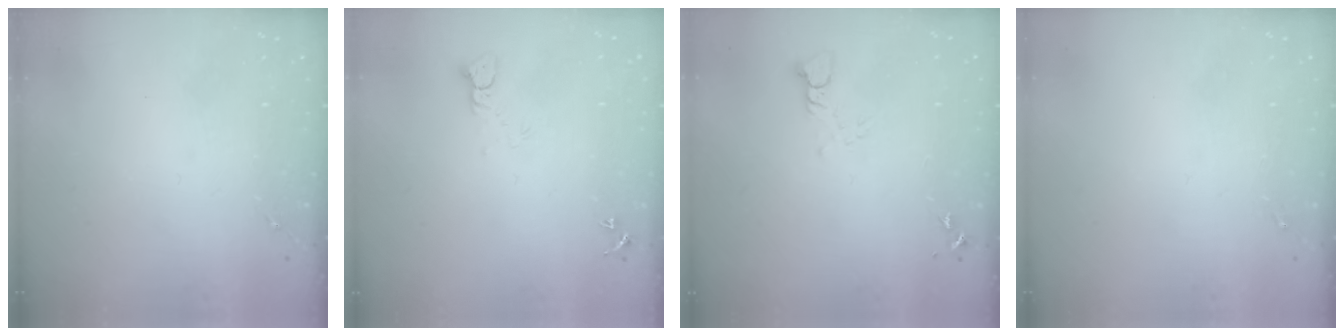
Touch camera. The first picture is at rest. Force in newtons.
{"total": 3.1, "press": 3.1, "slide": 0.1}
{"total": 3.4, "press": 3.4, "slide": 0.3}
{"total": 0.0}